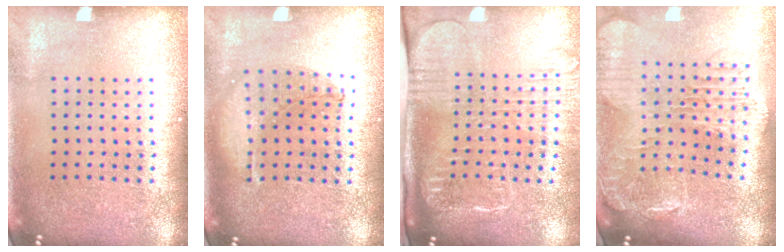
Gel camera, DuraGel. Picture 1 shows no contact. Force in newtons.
{"total": 0.9, "press": 0.9, "slide": 0.1}
{"total": 2.7, "press": 2.1, "slide": 1.7}
{"total": 1.9, "press": 1.8, "slide": 0.7}